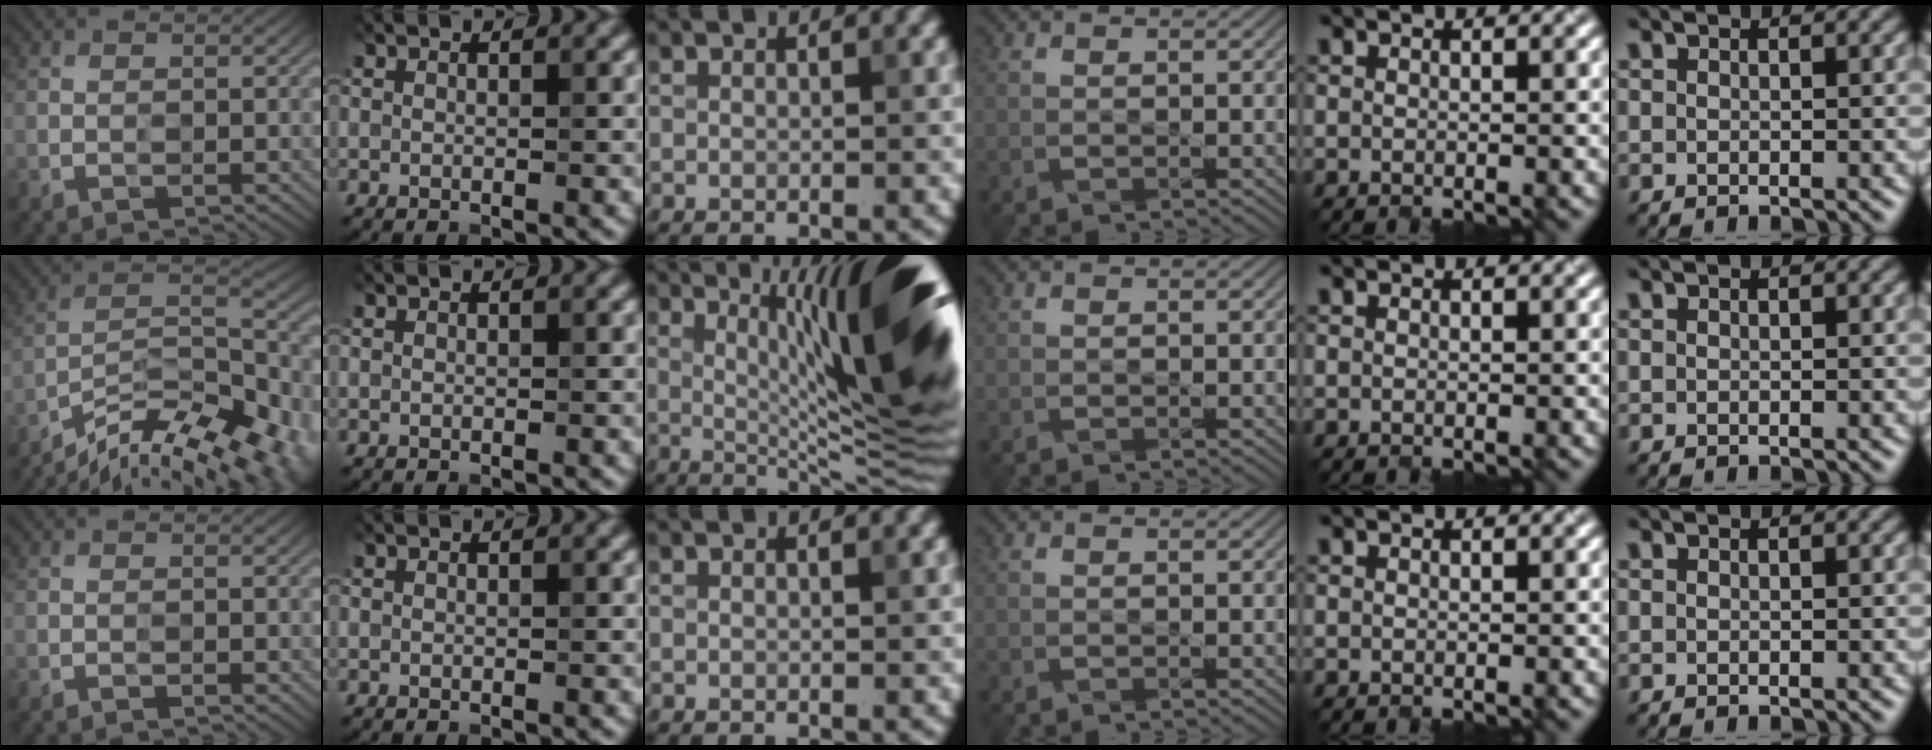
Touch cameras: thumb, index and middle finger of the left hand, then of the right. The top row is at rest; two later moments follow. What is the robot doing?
{"motion": "close", "object": "hinged tin"}